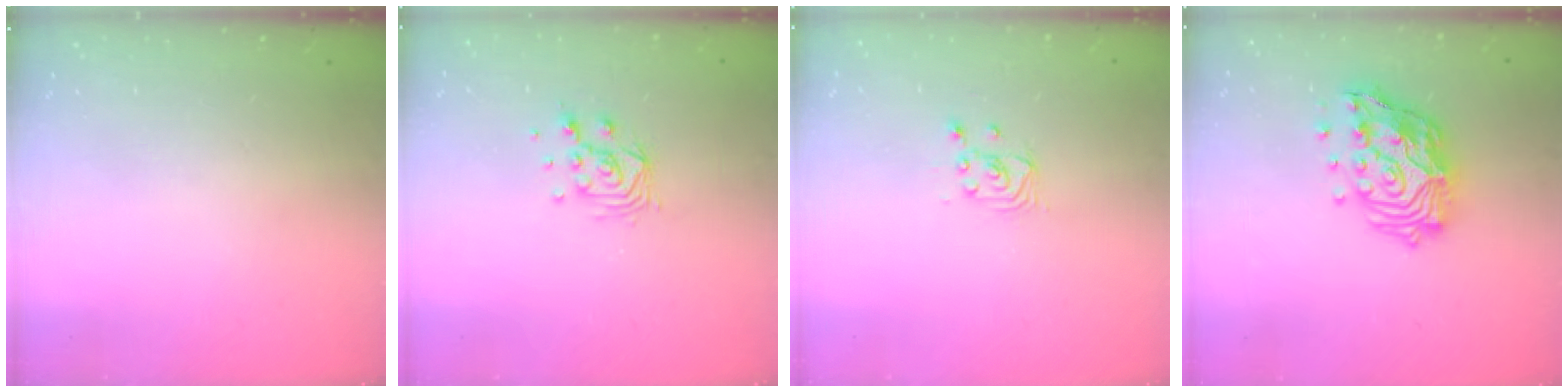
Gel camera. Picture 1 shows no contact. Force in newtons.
{"total": 8.2, "press": 8.2, "slide": 0.6}
{"total": 2.2, "press": 2.2, "slide": 0.2}
{"total": 16.3, "press": 16.2, "slide": 1.6}